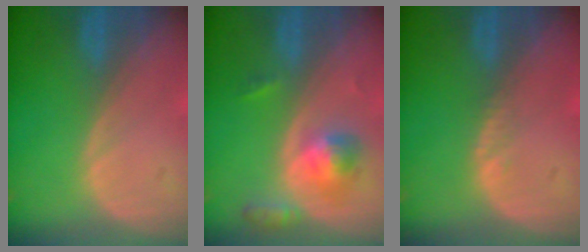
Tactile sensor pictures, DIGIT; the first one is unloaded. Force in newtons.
{"total": 5.2, "press": 4.9, "slide": 1.8}
{"total": 0.8, "press": 0.7, "slide": 0.5}